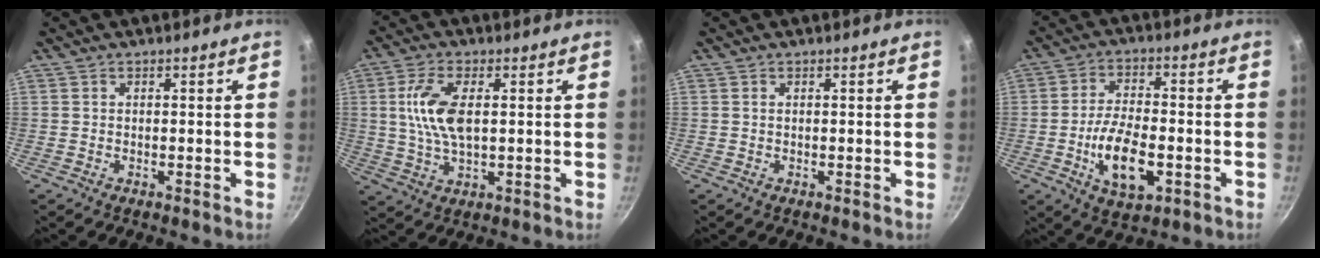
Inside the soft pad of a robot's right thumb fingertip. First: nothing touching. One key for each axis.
{"total": 9.4, "fx": 1.4, "fy": 4.4, "fz": 8.2, "tx": -0.161, "ty": 0.002, "tz": 0.027}
{"total": 0.0}
{"total": 11.9, "fx": -3.3, "fy": 5.6, "fz": 10.0, "tx": -0.172, "ty": 0.017, "tz": -0.056}